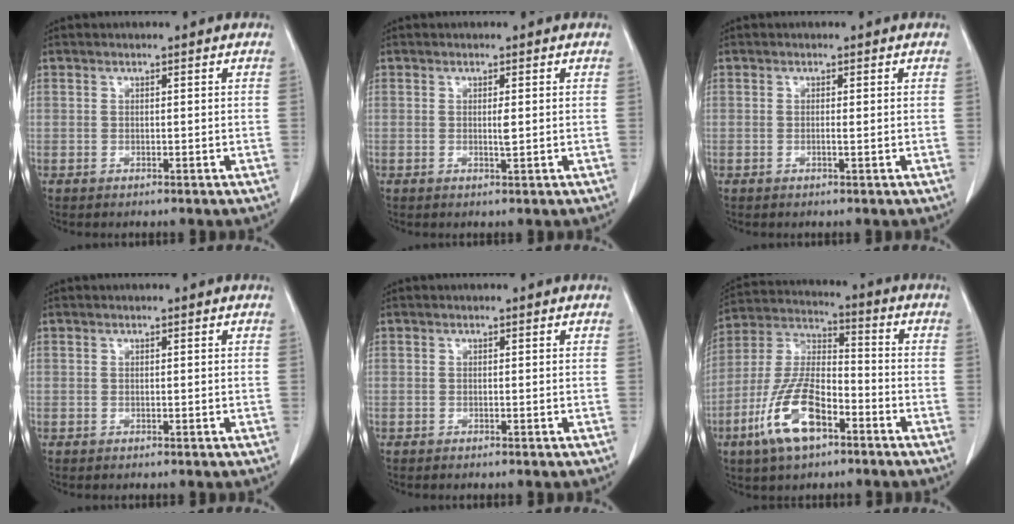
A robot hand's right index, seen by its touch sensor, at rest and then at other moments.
{"total": 1.2, "force": [0.1, 0.1, 1.2], "torque": [-0.021, -0.001, 0.002]}
{"total": 0.7, "force": [-0.1, -0.1, 0.6], "torque": [-0.013, -0.001, -0.001]}
{"total": 0.0}
{"total": 0.0}
{"total": 13.3, "force": [-6.4, 5.0, 10.5], "torque": [-0.227, 0.003, -0.118]}